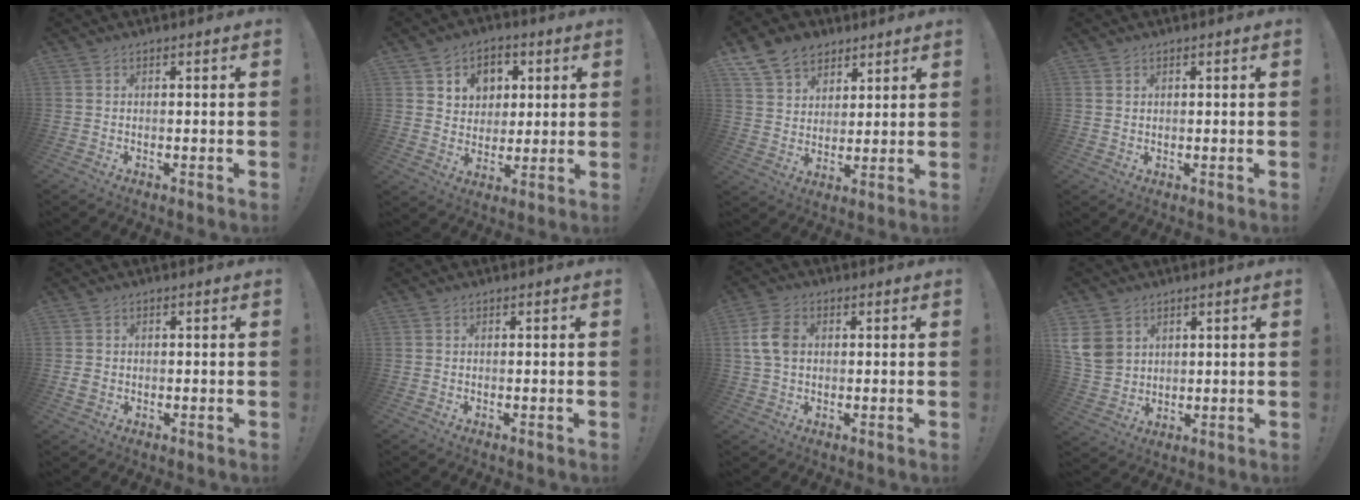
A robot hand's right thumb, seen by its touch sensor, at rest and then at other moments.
{"total": 7.9, "force": [2.8, 7.1, 1.8], "torque": [-0.018, -0.026, 0.056]}
{"total": 11.6, "force": [7.2, 8.5, 3.5], "torque": [-0.066, -0.041, 0.145]}
{"total": 1.3, "force": [0.8, 0.9, 0.3], "torque": [0.002, -0.003, 0.015]}
{"total": 2.4, "force": [-0.1, 2.1, 1.2], "torque": [-0.012, 0.002, -0.001]}
{"total": 0.0}
{"total": 8.4, "force": [1.0, 6.1, 5.7], "torque": [-0.116, 0.012, 0.023]}
{"total": 8.7, "force": [3.6, 7.0, 3.8], "torque": [-0.081, -0.021, 0.075]}